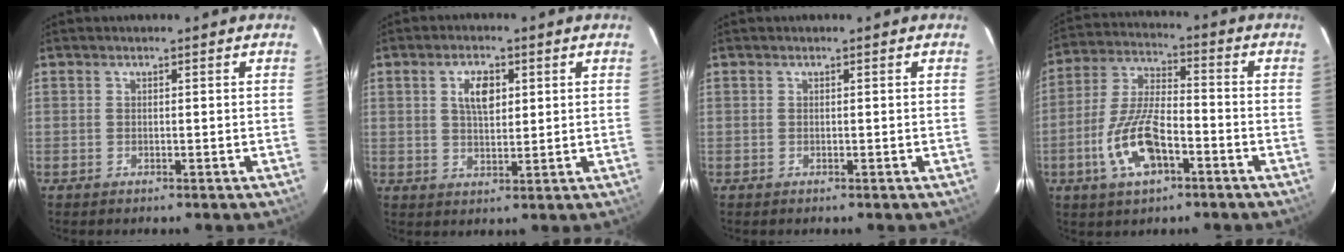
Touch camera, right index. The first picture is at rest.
{"total": 5.3, "force": [1.7, 2.7, 4.2], "torque": [-0.073, 0.008, 0.033]}
{"total": 0.0}
{"total": 12.6, "force": [-5.4, 5.2, 10.1], "torque": [-0.218, -0.001, -0.099]}